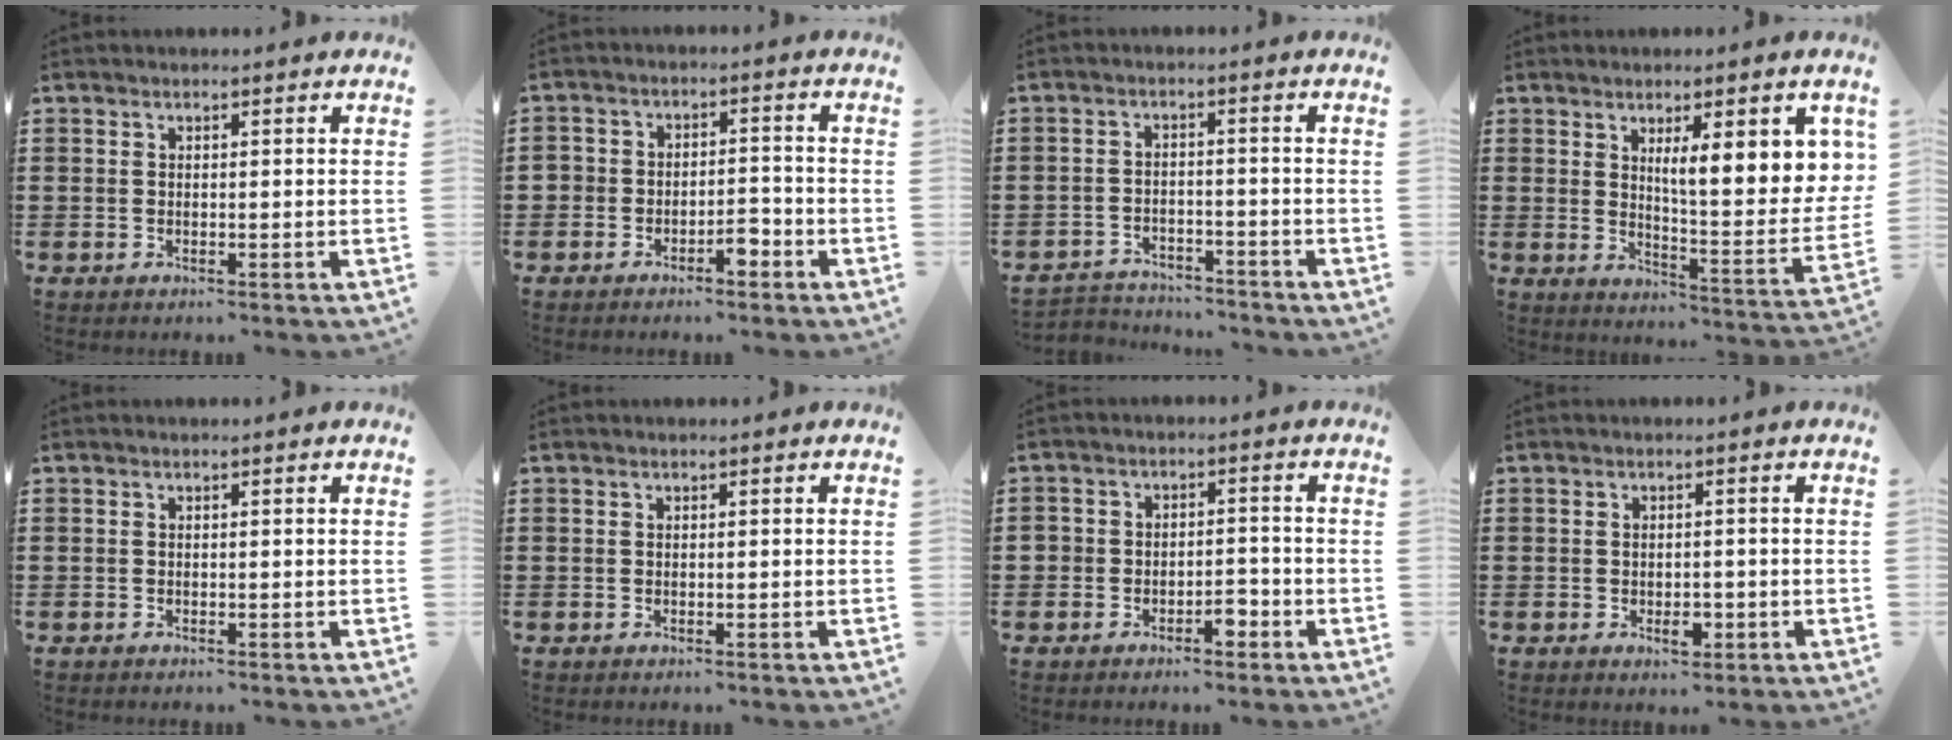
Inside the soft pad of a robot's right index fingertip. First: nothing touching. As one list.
[{"total": 3.4, "force": [-2.5, 1.8, 1.5], "torque": [-0.030, 0.008, -0.051]}, {"total": 3.3, "force": [-3.3, 0.5, -0.1], "torque": [-0.008, 0.001, -0.071]}, {"total": 9.0, "force": [4.0, 2.0, 7.8], "torque": [-0.125, -0.021, 0.061]}, {"total": 0.0}, {"total": 0.0}, {"total": 3.2, "force": [-2.3, 1.7, 1.5], "torque": [-0.031, 0.007, -0.047]}, {"total": 2.6, "force": [-0.8, 1.4, 2.0], "torque": [-0.038, 0.001, -0.015]}]